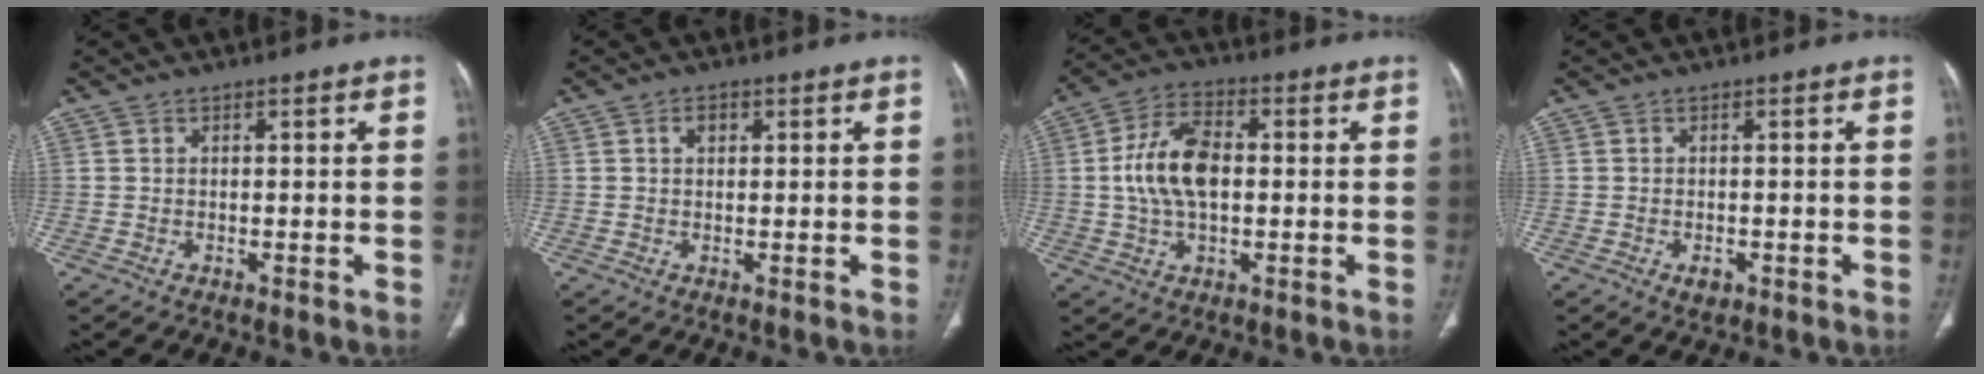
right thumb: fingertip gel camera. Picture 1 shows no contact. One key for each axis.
{"total": 1.9, "fx": 0.7, "fy": 1.4, "fz": 1.2, "tx": -0.015, "ty": 0.003, "tz": 0.010}
{"total": 11.3, "fx": 0.4, "fy": 6.4, "fz": 9.3, "tx": -0.177, "ty": 0.016, "tz": 0.005}
{"total": 1.9, "fx": -0.8, "fy": 1.2, "fz": 1.3, "tx": -0.015, "ty": 0.002, "tz": -0.008}